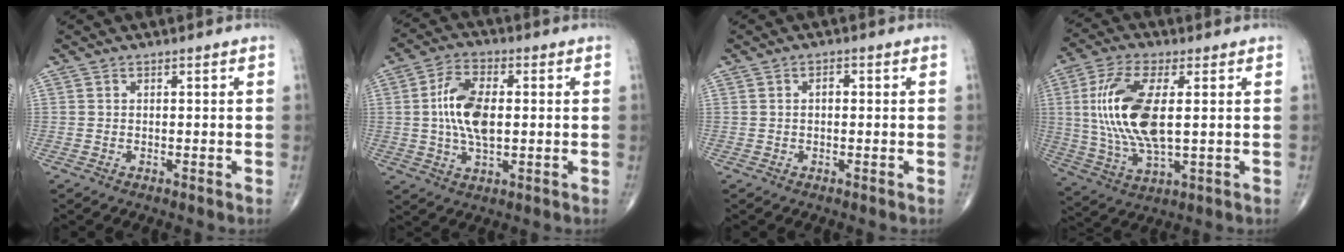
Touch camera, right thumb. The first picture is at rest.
{"total": 10.7, "force": [0.6, 5.4, 9.2], "torque": [-0.178, 0.004, 0.011]}
{"total": 1.4, "force": [0.1, 0.8, 1.1], "torque": [-0.015, 0.005, -0.001]}
{"total": 16.0, "force": [1.9, 6.5, 14.5], "torque": [-0.308, -0.007, 0.041]}